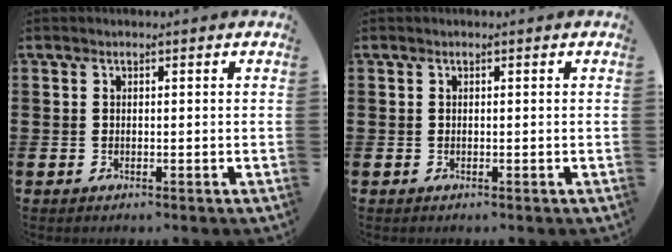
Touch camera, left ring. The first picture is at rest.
{"total": 0.0}